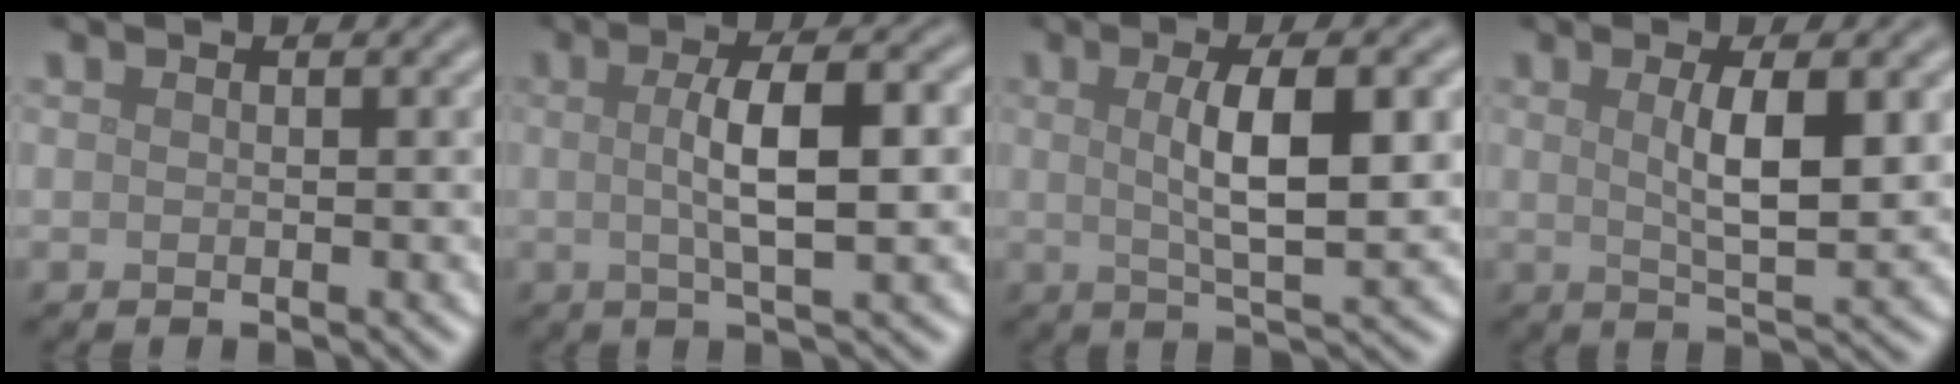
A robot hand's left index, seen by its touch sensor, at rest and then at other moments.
{"total": 5.7, "force": [0.3, 1.5, 5.5], "torque": [-0.091, 0.009, 0.004]}
{"total": 6.5, "force": [0.9, 1.7, 6.2], "torque": [-0.099, 0.006, 0.016]}
{"total": 5.0, "force": [0.9, 1.2, 4.7], "torque": [-0.079, 0.000, 0.018]}